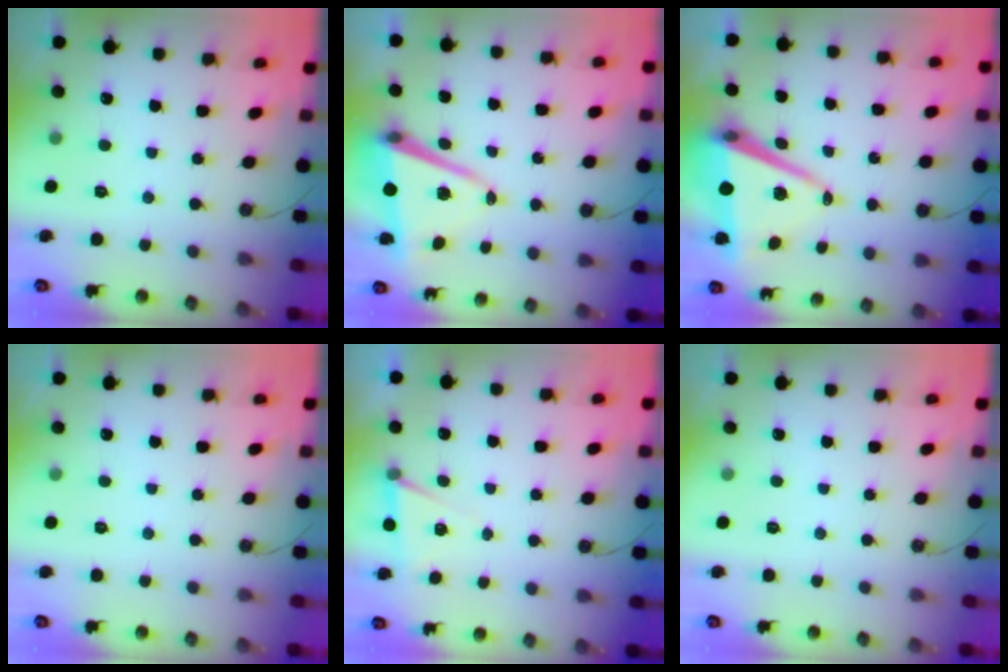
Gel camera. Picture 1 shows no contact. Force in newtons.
{"total": 9.9, "press": 9.8, "slide": 1.6}
{"total": 11.0, "press": 10.5, "slide": 3.2}
{"total": 0.0}
{"total": 5.8, "press": 3.5, "slide": 4.6}
{"total": 1.5, "press": 0.2, "slide": 1.5}